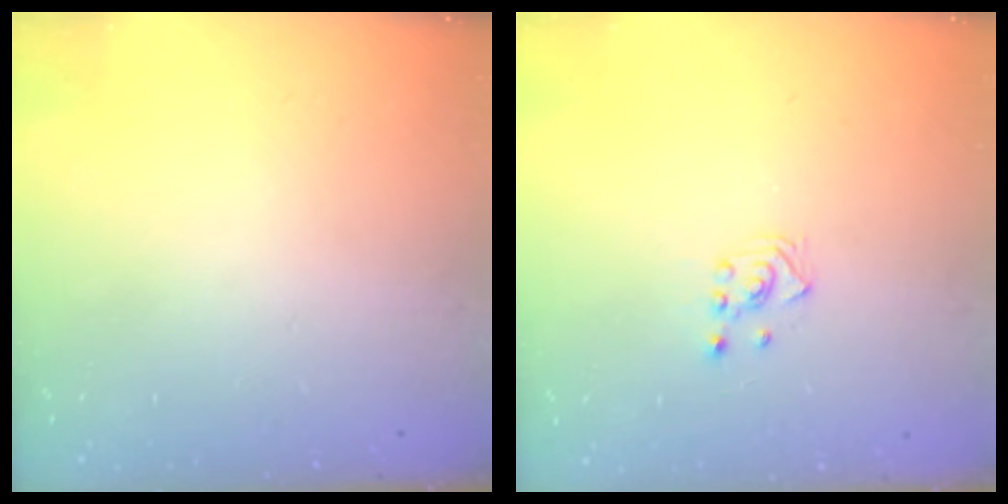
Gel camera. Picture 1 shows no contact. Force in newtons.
{"total": 2.6, "press": 2.4, "slide": 0.9}